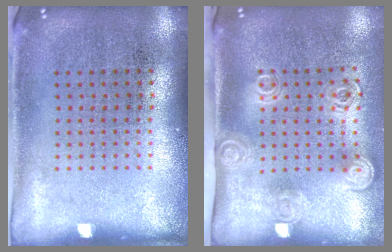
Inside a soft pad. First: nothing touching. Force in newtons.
{"total": 2.0, "press": 1.4, "slide": 1.4}